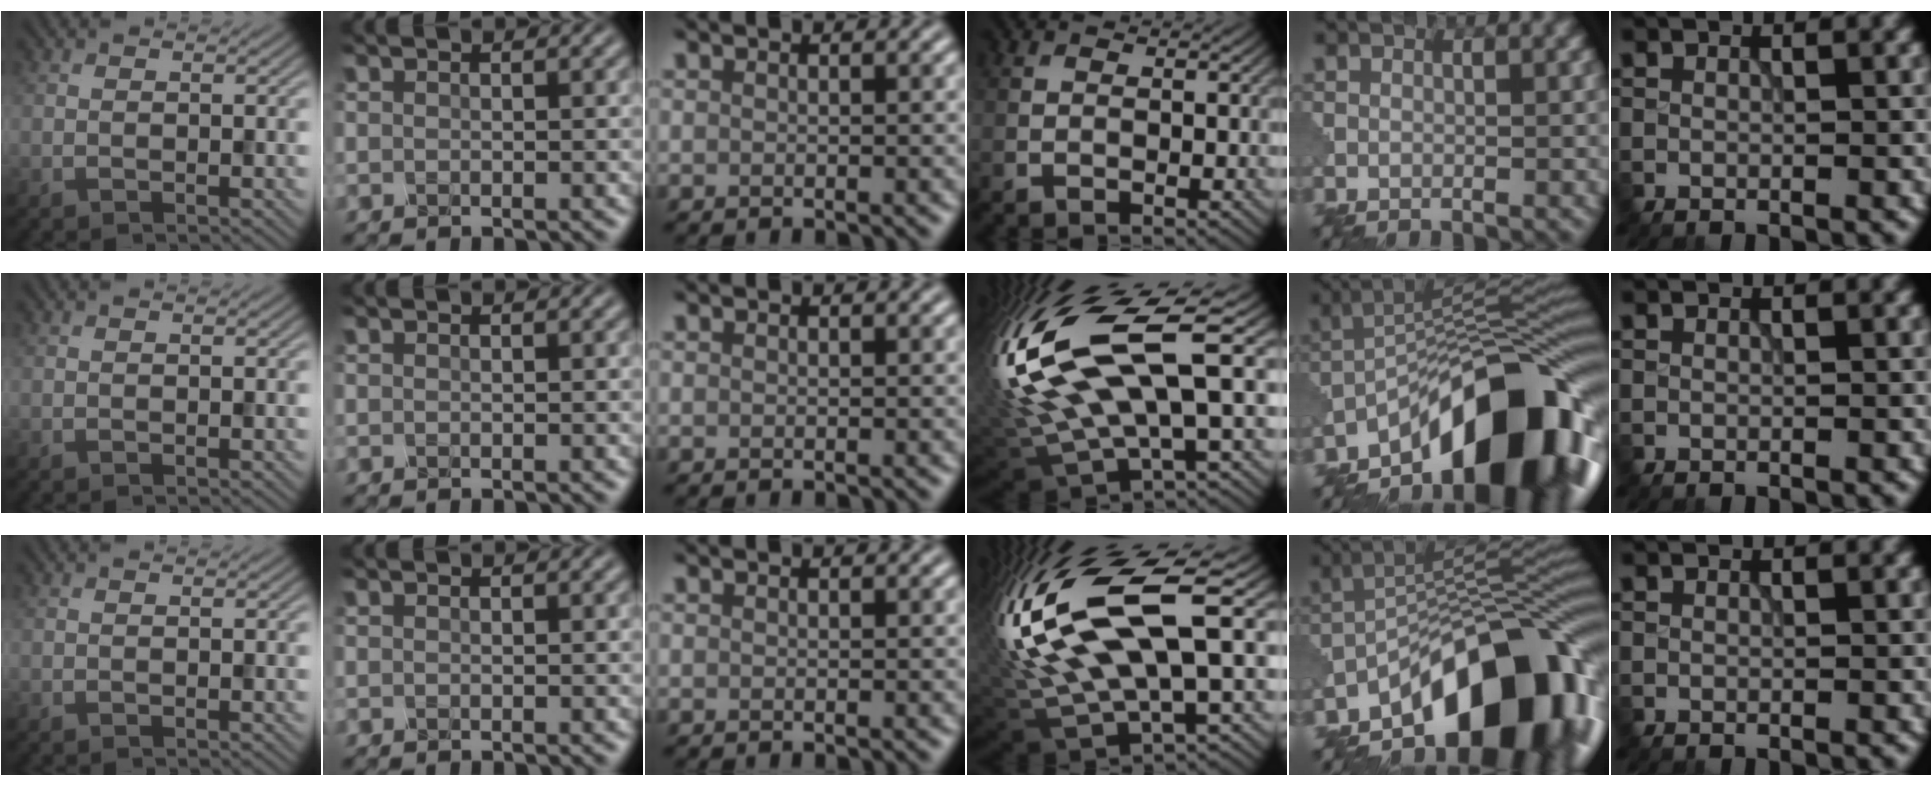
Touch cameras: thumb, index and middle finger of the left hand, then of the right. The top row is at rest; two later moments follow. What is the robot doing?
{"motion": "shake", "object": "salt shaker"}